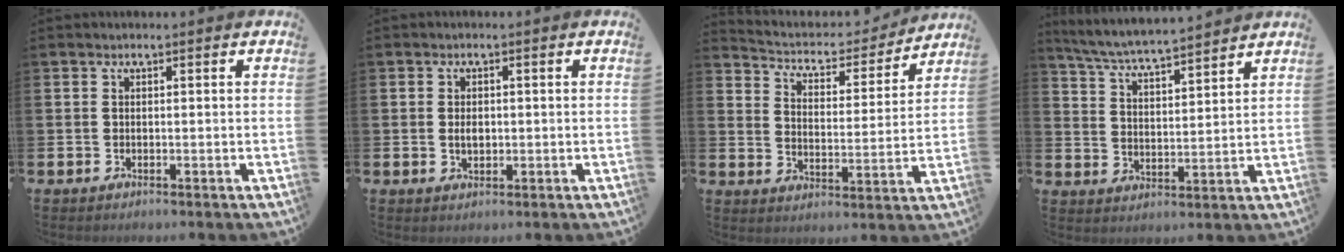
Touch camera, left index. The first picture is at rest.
{"total": 2.0, "force": [0.1, 1.3, 1.6], "torque": [-0.011, -0.002, -0.005]}
{"total": 5.3, "force": [4.9, 1.8, 0.9], "torque": [-0.050, -0.038, 0.080]}
{"total": 5.9, "force": [5.7, 0.0, 1.4], "torque": [-0.052, -0.043, 0.098]}